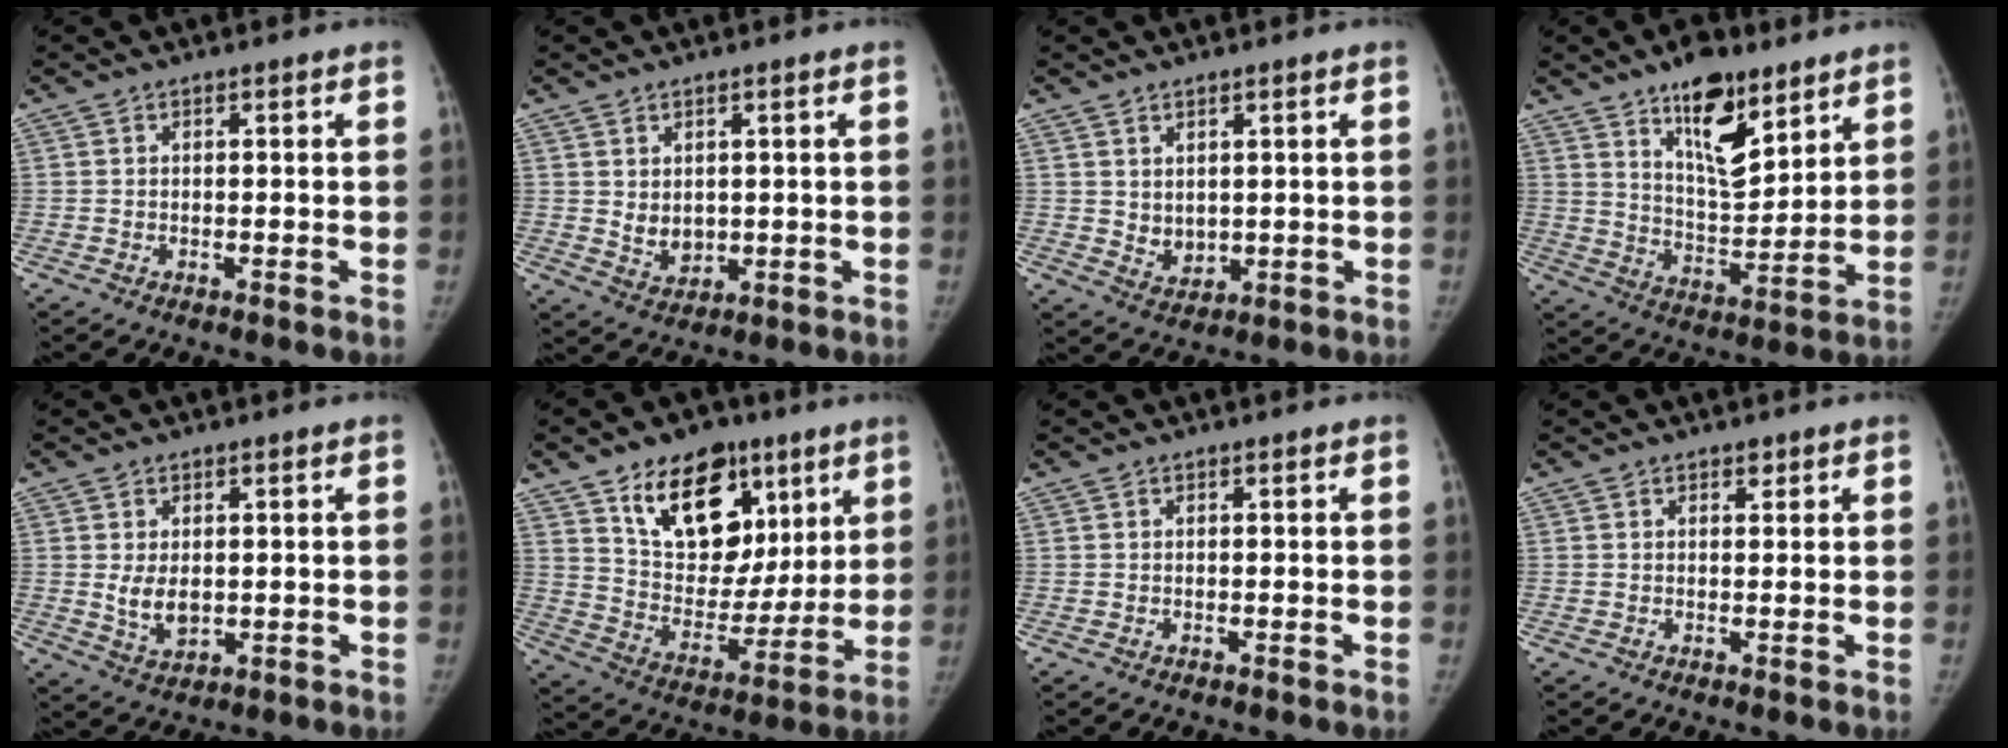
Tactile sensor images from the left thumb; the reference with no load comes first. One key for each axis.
{"total": 4.3, "fx": 0.8, "fy": 3.3, "fz": 2.7, "tx": -0.031, "ty": -0.016, "tz": 0.029}
{"total": 3.9, "fx": 1.4, "fy": 2.8, "fz": 2.3, "tx": -0.027, "ty": -0.018, "tz": 0.038}
{"total": 14.4, "fx": 9.0, "fy": 6.2, "fz": 9.4, "tx": -0.115, "ty": -0.061, "tz": 0.153}
{"total": 5.1, "fx": 0.3, "fy": 3.3, "fz": 3.9, "tx": -0.061, "ty": -0.014, "tz": 0.017}
{"total": 20.8, "fx": 10.9, "fy": 13.4, "fz": 11.5, "tx": -0.121, "ty": -0.044, "tz": 0.184}
{"total": 0.0}
{"total": 1.3, "fx": 0.9, "fy": 0.8, "fz": 0.5, "tx": 0.003, "ty": -0.005, "tz": 0.011}